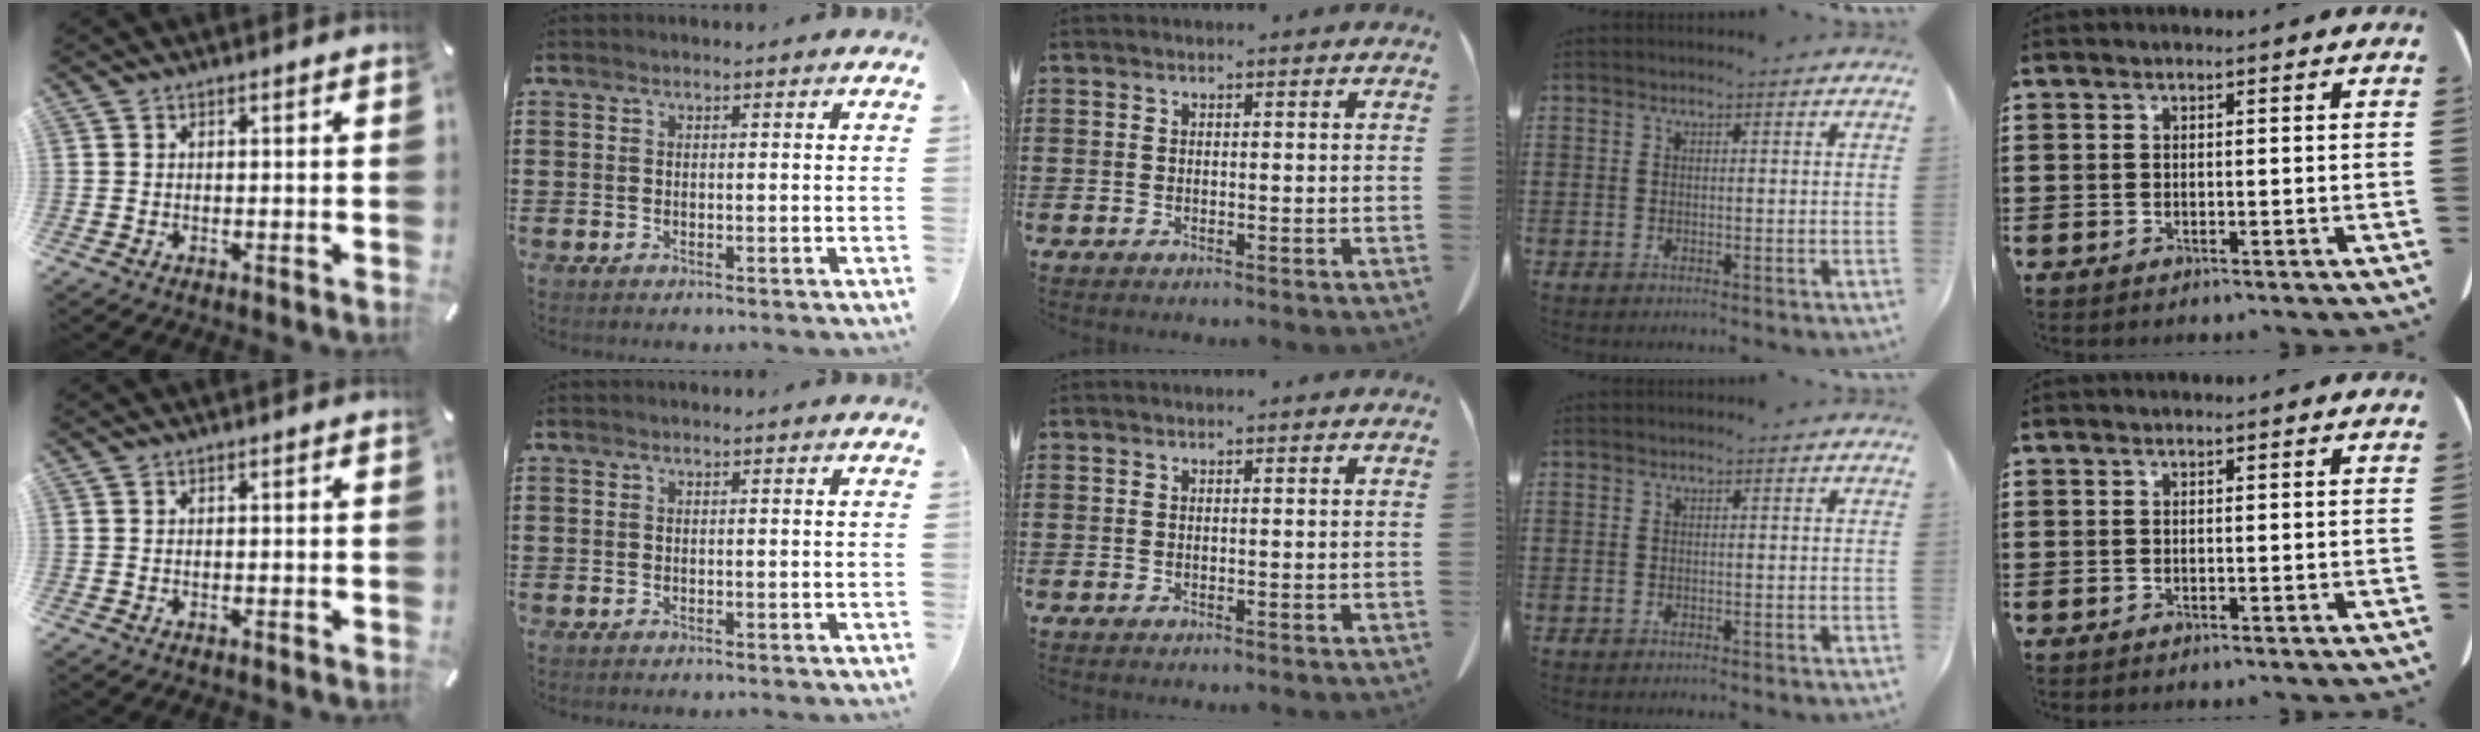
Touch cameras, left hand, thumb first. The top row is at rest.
{}